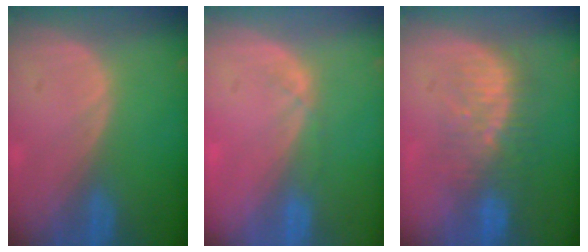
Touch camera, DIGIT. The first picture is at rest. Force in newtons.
{"total": 1.7, "press": 1.5, "slide": 0.8}
{"total": 8.2, "press": 7.6, "slide": 3.1}